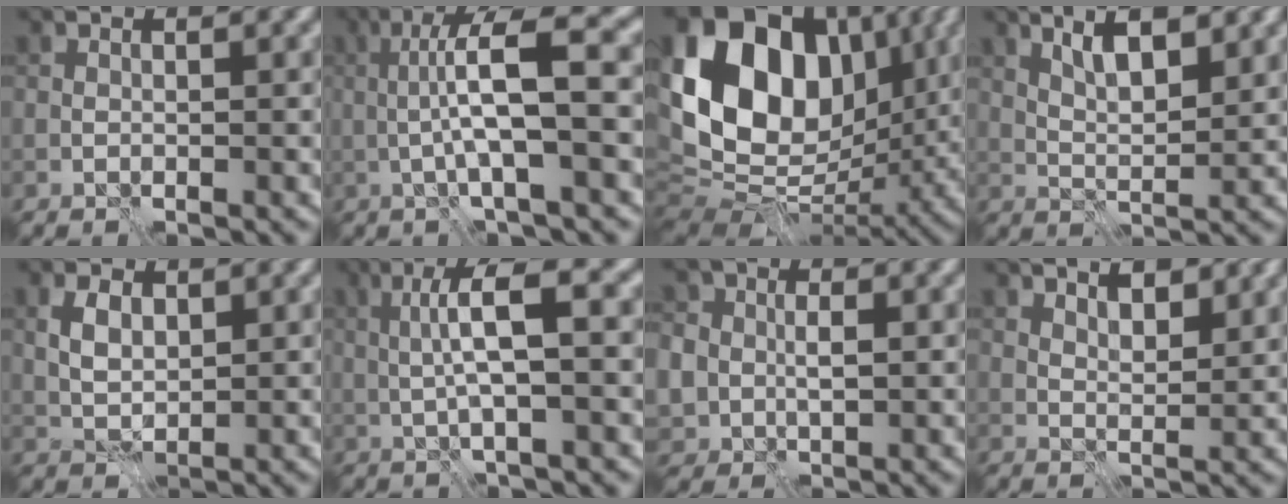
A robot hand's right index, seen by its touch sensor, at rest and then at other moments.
{"total": 7.3, "force": [-0.2, 1.3, 7.2], "torque": [-0.122, 0.022, -0.006]}
{"total": 17.9, "force": [4.1, 13.0, 11.7], "torque": [-0.214, 0.030, 0.074]}
{"total": 4.6, "force": [2.7, 1.4, 3.4], "torque": [-0.061, 0.002, 0.049]}
{"total": 2.7, "force": [1.1, 1.7, 1.8], "torque": [-0.039, 0.003, 0.021]}
{"total": 5.5, "force": [0.8, 0.9, 5.3], "torque": [-0.102, 0.016, 0.011]}
{"total": 7.1, "force": [0.1, 6.3, 3.2], "torque": [-0.064, 0.012, -0.019]}
{"total": 3.3, "force": [2.5, 1.2, 1.8], "torque": [-0.017, -0.001, 0.040]}